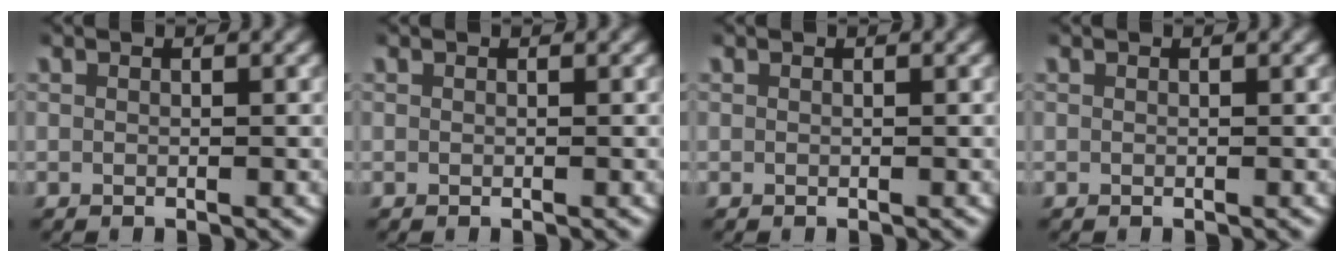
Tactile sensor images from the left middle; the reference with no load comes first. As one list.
[{"total": 0.0}, {"total": 0.0}, {"total": 0.0}]